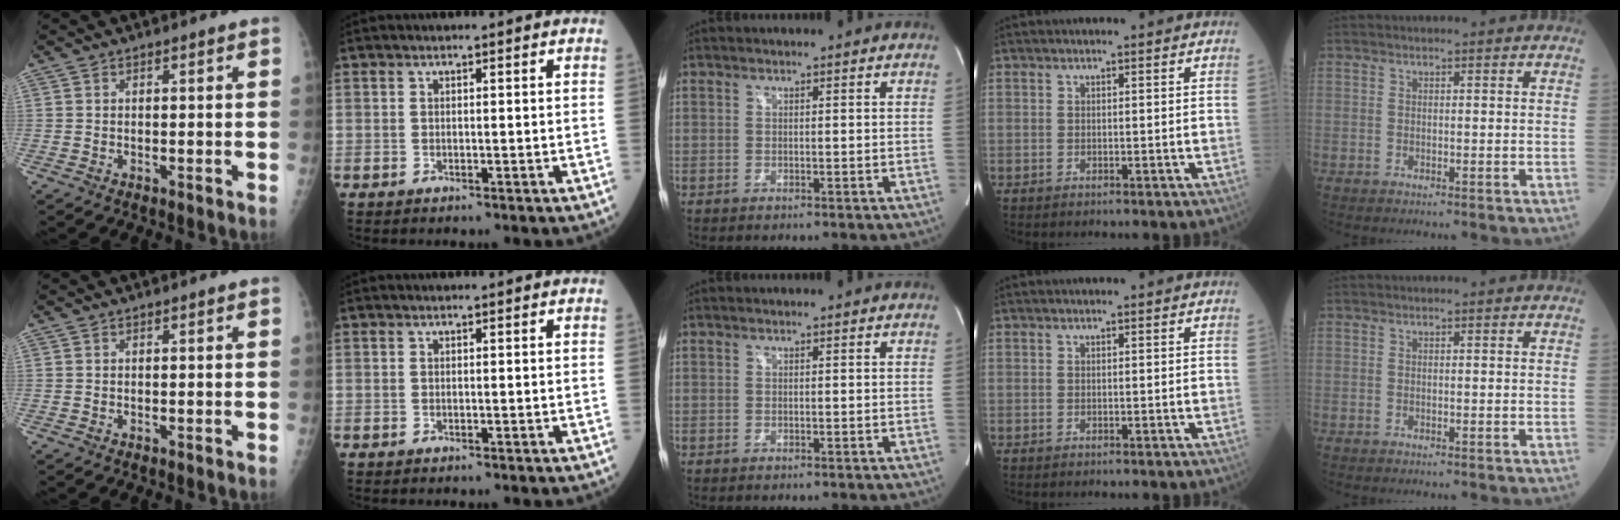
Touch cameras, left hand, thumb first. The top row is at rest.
{}